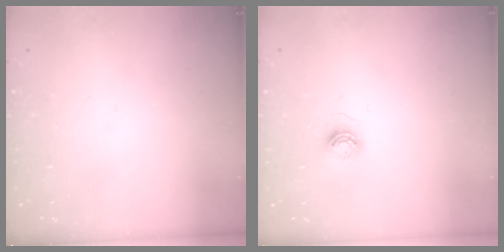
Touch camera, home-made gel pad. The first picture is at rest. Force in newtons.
{"total": 5.6, "press": 5.6, "slide": 0.3}